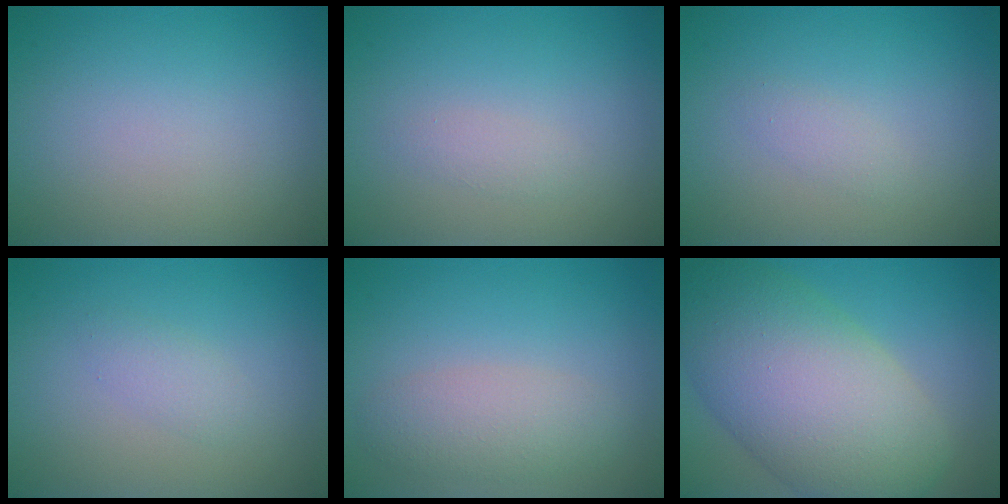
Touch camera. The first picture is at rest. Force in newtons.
{"total": 0.9, "press": 0.9, "slide": 0.0}
{"total": 1.0, "press": 1.0, "slide": 0.0}
{"total": 1.3, "press": 1.3, "slide": 0.1}
{"total": 3.0, "press": 3.0, "slide": 0.2}
{"total": 12.3, "press": 12.3, "slide": 0.7}